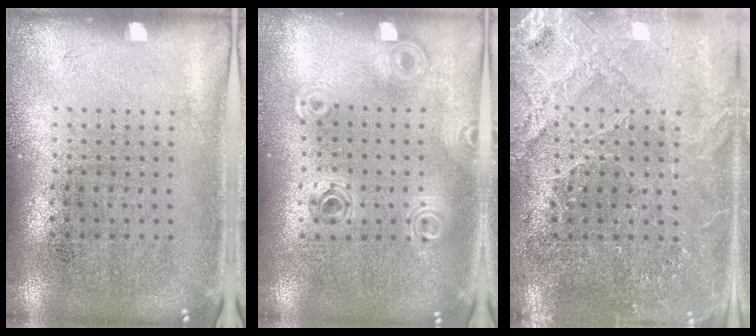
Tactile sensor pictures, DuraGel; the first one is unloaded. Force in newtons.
{"total": 0.8, "press": 0.8, "slide": 0.1}
{"total": 3.3, "press": 3.2, "slide": 0.6}